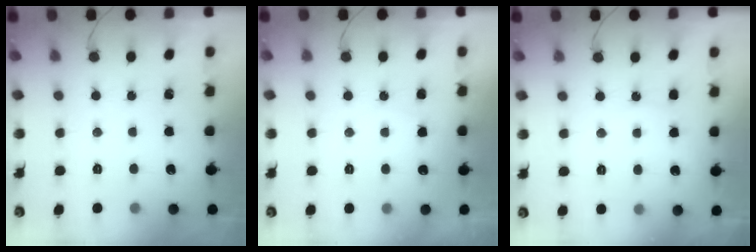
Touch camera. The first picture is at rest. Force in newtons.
{"total": 3.5, "press": 3.5, "slide": 0.4}
{"total": 3.9, "press": 3.7, "slide": 1.4}